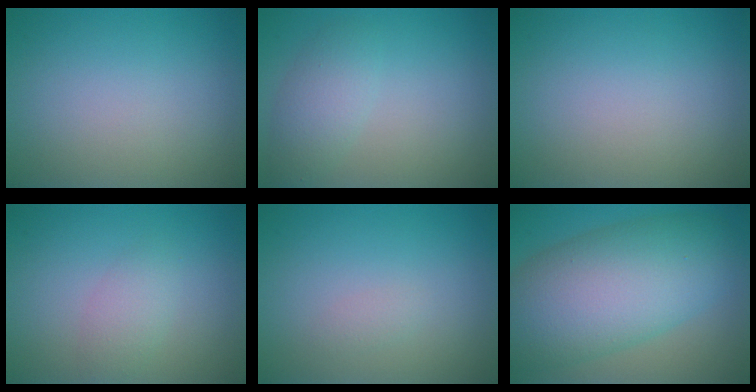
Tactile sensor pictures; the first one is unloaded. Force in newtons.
{"total": 2.6, "press": 2.6, "slide": 0.2}
{"total": 0.0}
{"total": 1.9, "press": 1.9, "slide": 0.1}
{"total": 0.6, "press": 0.6, "slide": 0.0}
{"total": 11.4, "press": 11.4, "slide": 0.5}